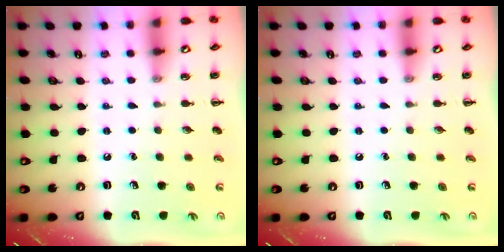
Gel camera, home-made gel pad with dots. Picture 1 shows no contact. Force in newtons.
{"total": 0.0}